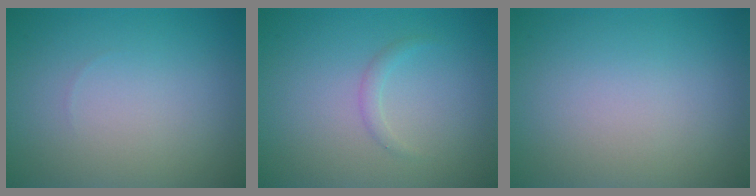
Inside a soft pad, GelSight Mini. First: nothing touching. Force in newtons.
{"total": 0.9, "press": 0.9, "slide": 0.0}
{"total": 0.0}